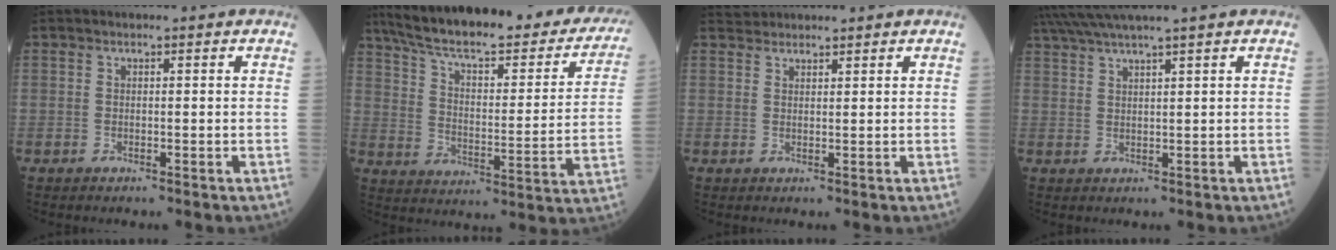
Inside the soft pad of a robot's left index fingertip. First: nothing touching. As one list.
[{"total": 30.8, "force": [25.3, 7.4, 16.0], "torque": [-0.241, -0.018, 0.330]}, {"total": 3.2, "force": [3.1, 0.7, 0.3], "torque": [0.002, 0.032, 0.056]}, {"total": 8.7, "force": [7.5, -1.6, 4.0], "torque": [-0.064, 0.025, 0.120]}]